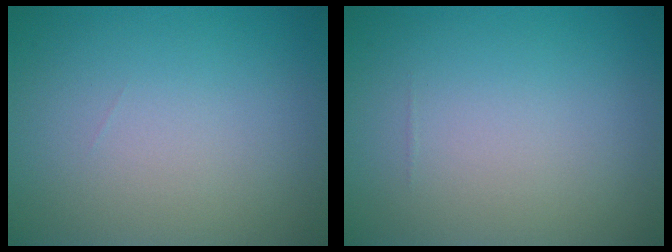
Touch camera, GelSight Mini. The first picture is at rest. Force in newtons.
{"total": 0.0}